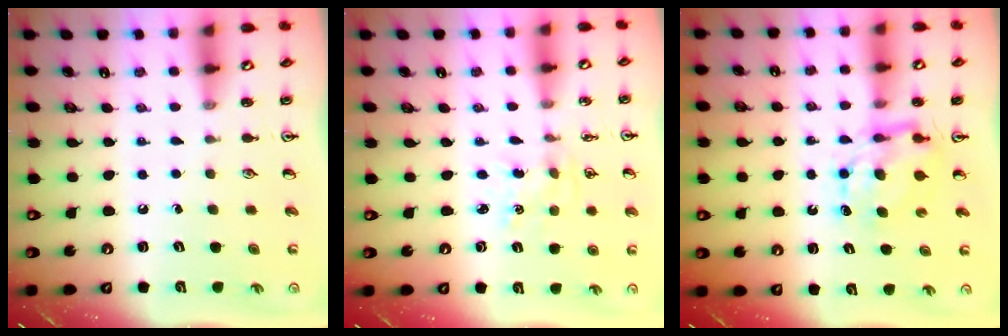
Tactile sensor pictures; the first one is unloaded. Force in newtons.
{"total": 0.6, "press": 0.6, "slide": 0.1}
{"total": 7.5, "press": 7.5, "slide": 0.6}